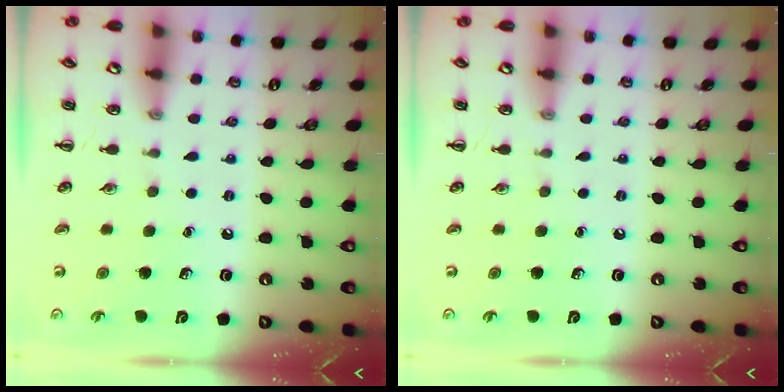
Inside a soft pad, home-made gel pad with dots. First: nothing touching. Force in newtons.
{"total": 0.0}